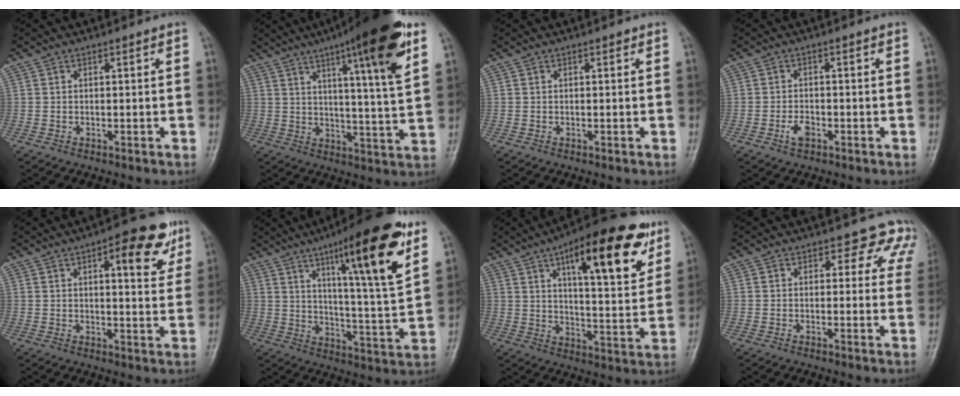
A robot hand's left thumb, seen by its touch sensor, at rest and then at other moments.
{"total": 18.5, "force": [9.7, 2.4, 15.6], "torque": [-0.213, -0.036, 0.138]}
{"total": 0.0}
{"total": 2.8, "force": [-1.4, 1.6, 1.9], "torque": [-0.036, 0.007, -0.026]}
{"total": 11.3, "force": [5.3, 4.0, 9.1], "torque": [-0.086, -0.014, 0.061]}
{"total": 20.9, "force": [11.0, 3.1, 17.5], "torque": [-0.239, -0.051, 0.167]}
{"total": 21.8, "force": [10.9, 7.2, 17.5], "torque": [-0.219, -0.033, 0.158]}
{"total": 6.6, "force": [4.7, 4.2, 1.9], "torque": [0.025, -0.016, 0.030]}